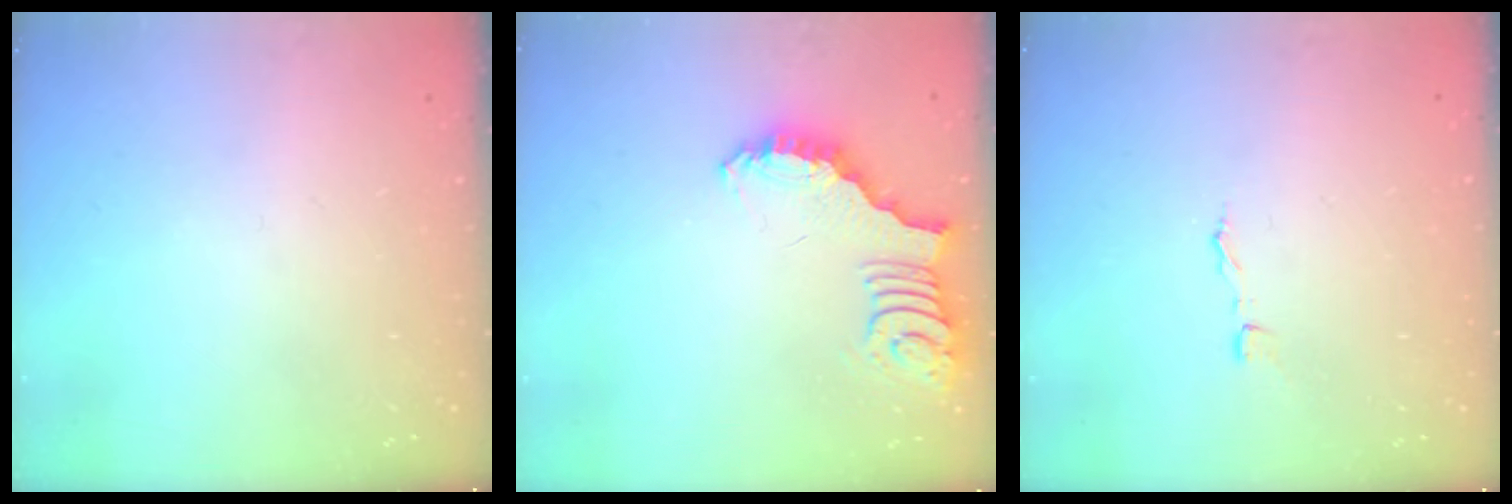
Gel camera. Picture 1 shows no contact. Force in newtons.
{"total": 2.5, "press": 2.5, "slide": 0.5}
{"total": 1.9, "press": 1.9, "slide": 0.1}